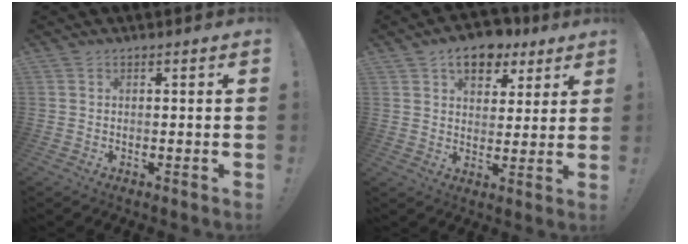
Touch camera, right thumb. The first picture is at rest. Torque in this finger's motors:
{"motor_torque": [0.34, 2.18, -0.01, 0.15, 0.00]}